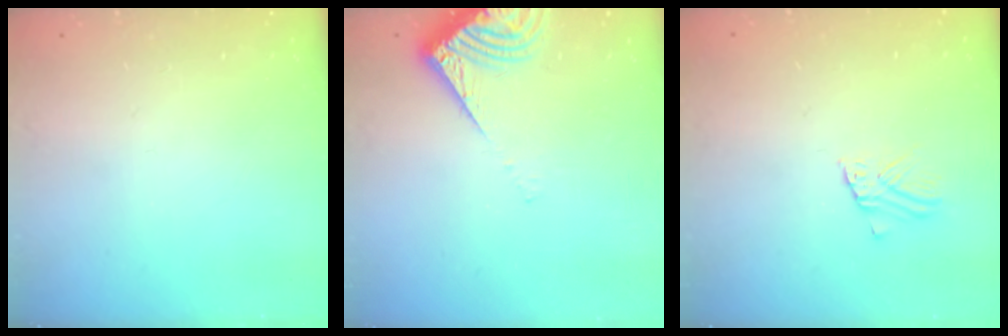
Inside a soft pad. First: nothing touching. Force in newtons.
{"total": 9.4, "press": 9.4, "slide": 1.1}
{"total": 2.4, "press": 2.4, "slide": 0.2}